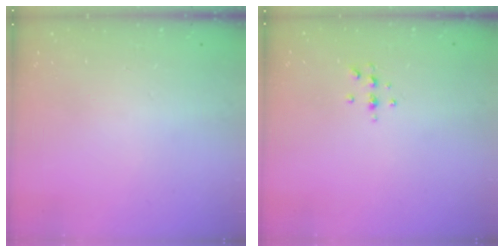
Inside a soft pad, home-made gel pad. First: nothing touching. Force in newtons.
{"total": 5.0, "press": 4.9, "slide": 0.9}